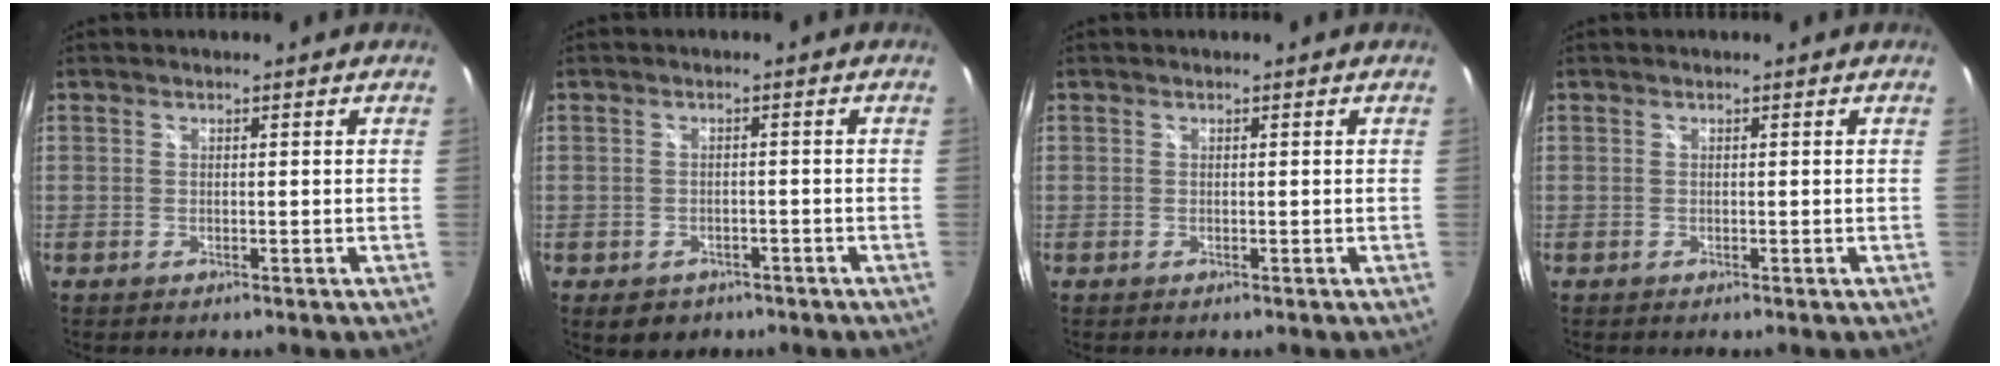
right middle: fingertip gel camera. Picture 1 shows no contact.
{"total": 4.9, "force": [-2.8, 3.5, 2.0], "torque": [-0.045, -0.008, -0.032]}
{"total": 0.0}
{"total": 0.0}